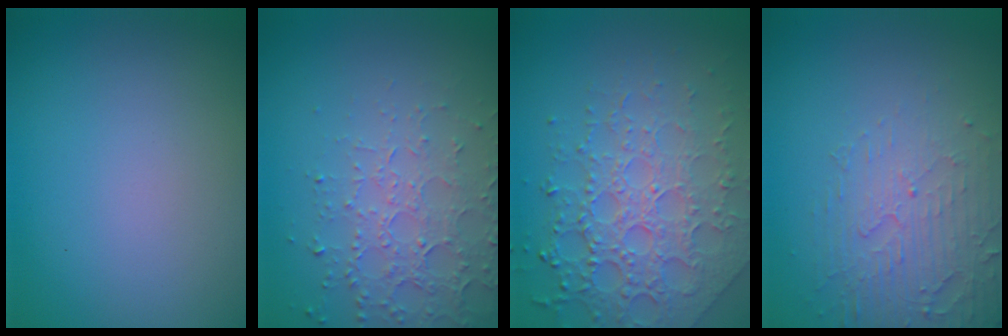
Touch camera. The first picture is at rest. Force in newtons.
{"total": 3.9, "press": 3.0, "slide": 2.5}
{"total": 7.9, "press": 5.5, "slide": 5.6}
{"total": 5.0, "press": 3.3, "slide": 3.8}